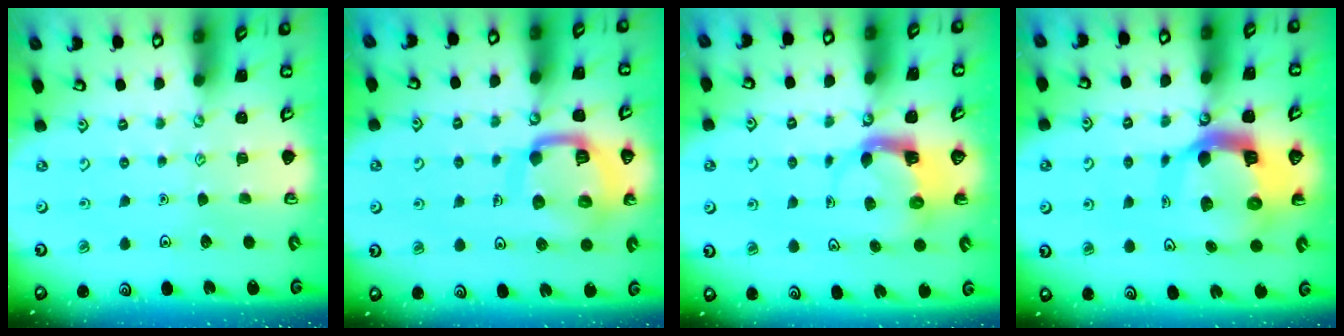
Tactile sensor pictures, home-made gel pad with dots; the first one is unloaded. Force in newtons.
{"total": 15.7, "press": 15.6, "slide": 1.6}
{"total": 3.9, "press": 3.8, "slide": 0.6}
{"total": 13.3, "press": 13.2, "slide": 1.7}